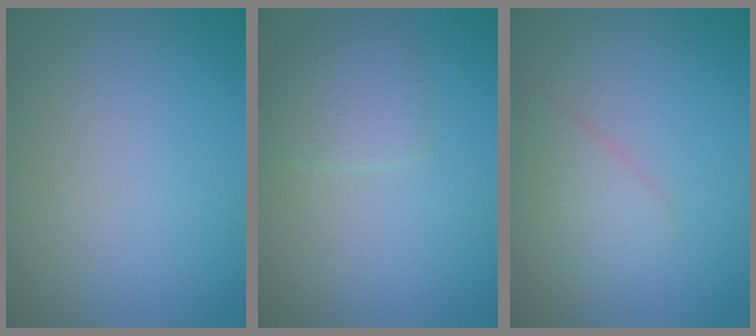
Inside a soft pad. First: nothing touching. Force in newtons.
{"total": 2.2, "press": 2.2, "slide": 0.1}
{"total": 1.9, "press": 1.8, "slide": 0.1}